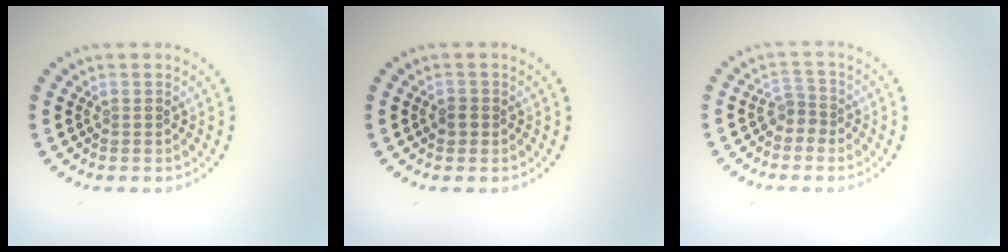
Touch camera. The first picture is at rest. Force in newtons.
{"total": 1.1, "press": 1.1, "slide": 0.1}
{"total": 1.7, "press": 1.1, "slide": 1.2}